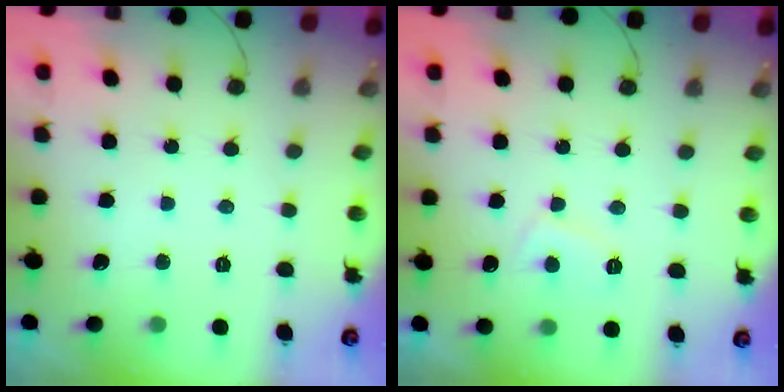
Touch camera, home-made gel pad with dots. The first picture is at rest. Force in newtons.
{"total": 3.7, "press": 3.7, "slide": 0.5}